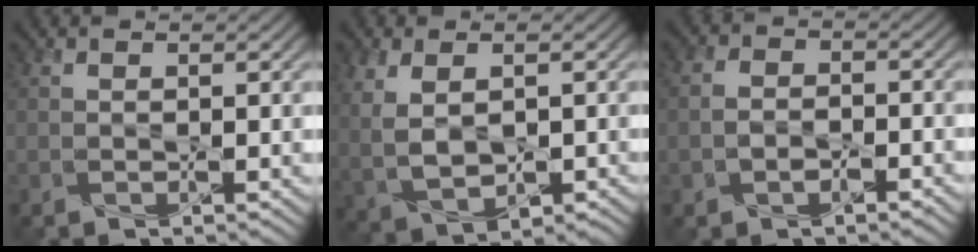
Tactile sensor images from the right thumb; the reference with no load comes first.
{"total": 6.2, "force": [0.9, 3.8, 4.9], "torque": [-0.114, -0.009, 0.025]}
{"total": 3.4, "force": [-1.4, 2.2, 2.2], "torque": [-0.035, 0.004, -0.029]}